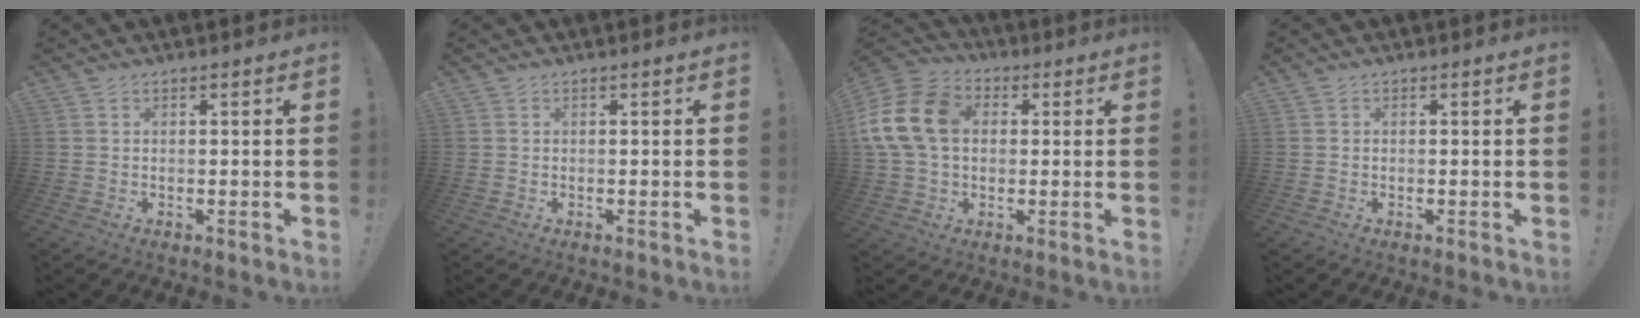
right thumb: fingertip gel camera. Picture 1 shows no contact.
{"total": 0.0}
{"total": 17.2, "force": [2.5, 12.8, 11.2], "torque": [-0.215, 0.012, 0.050]}
{"total": 0.0}